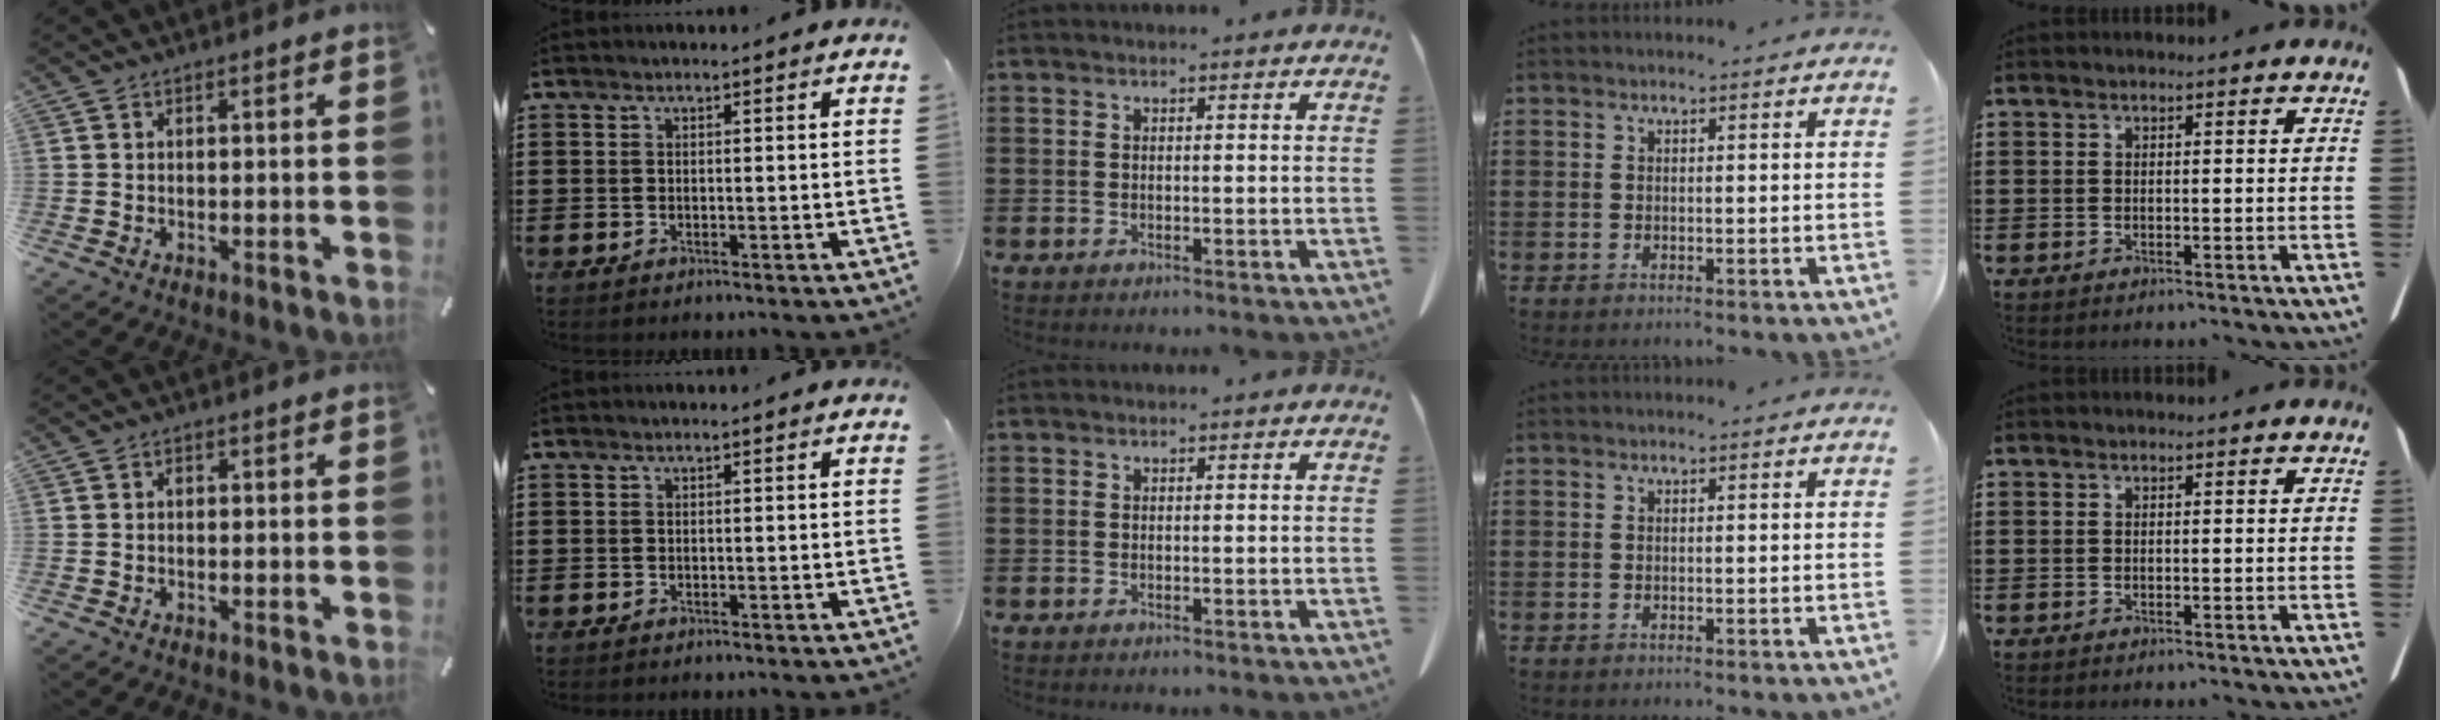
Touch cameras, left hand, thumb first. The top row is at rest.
{"thumb": {"total": 0.6, "force": [0.1, 0.5, 0.3], "torque": [-0.007, 0.001, 0.002]}}